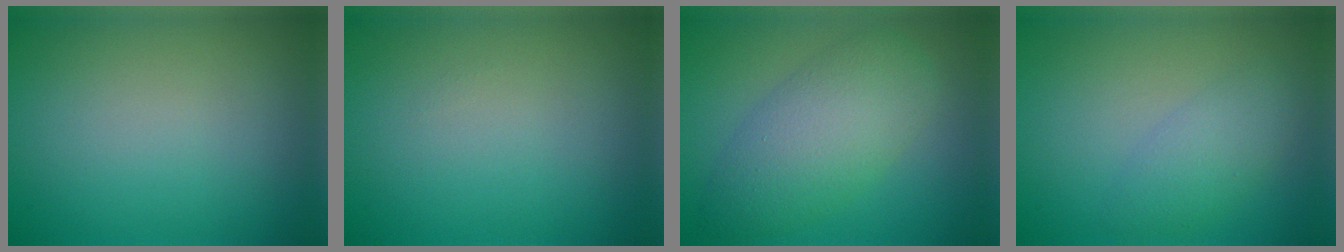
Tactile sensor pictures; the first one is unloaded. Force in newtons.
{"total": 0.0}
{"total": 6.5, "press": 6.5, "slide": 0.1}
{"total": 2.8, "press": 2.8, "slide": 0.1}